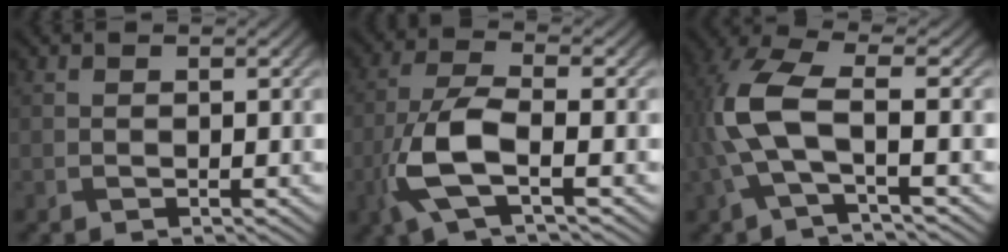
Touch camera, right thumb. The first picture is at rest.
{"total": 8.1, "force": [-3.1, 2.9, 6.9], "torque": [-0.166, -0.001, -0.071]}
{"total": 8.8, "force": [-1.1, 3.0, 8.2], "torque": [-0.203, 0.012, -0.032]}